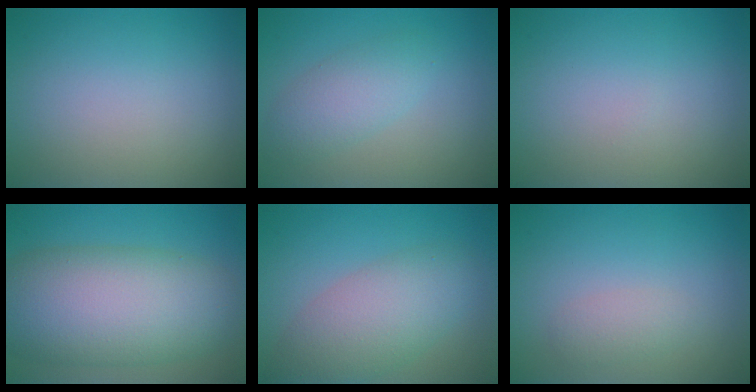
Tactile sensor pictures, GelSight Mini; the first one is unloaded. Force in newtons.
{"total": 3.0, "press": 3.0, "slide": 0.2}
{"total": 0.0}
{"total": 11.4, "press": 11.4, "slide": 0.5}
{"total": 5.7, "press": 5.7, "slide": 0.5}
{"total": 1.5, "press": 1.5, "slide": 0.1}